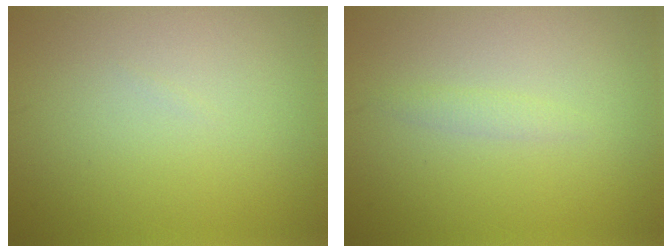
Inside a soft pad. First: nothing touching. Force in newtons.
{"total": 0.9, "press": 0.9, "slide": 0.0}